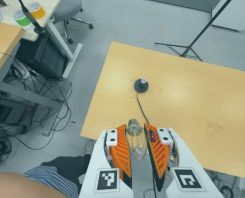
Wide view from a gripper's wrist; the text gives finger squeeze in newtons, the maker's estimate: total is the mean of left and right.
{"total": 22.8, "left": 24.4, "right": 21.1}